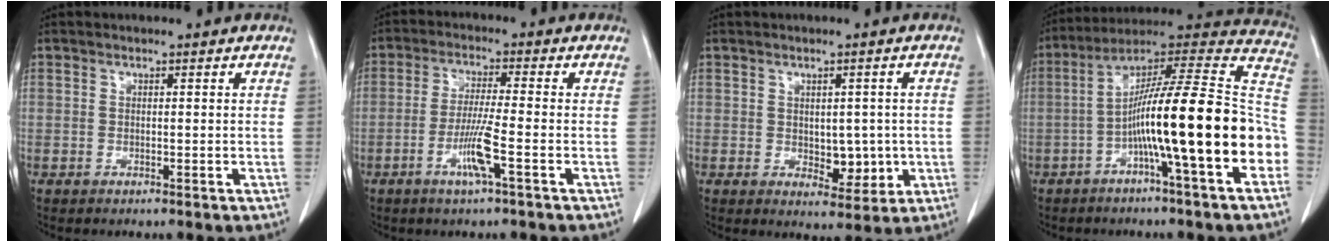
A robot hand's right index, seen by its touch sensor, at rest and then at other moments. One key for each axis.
{"total": 6.2, "fx": -2.5, "fy": -0.4, "fz": 5.6, "tx": -0.112, "ty": -0.009, "tz": -0.050}
{"total": 4.9, "fx": -0.5, "fy": 2.9, "fz": 4.0, "tx": -0.046, "ty": -0.003, "tz": 0.005}
{"total": 21.8, "fx": -5.8, "fy": 0.7, "fz": 21.0, "tx": -0.286, "ty": 0.026, "tz": -0.095}